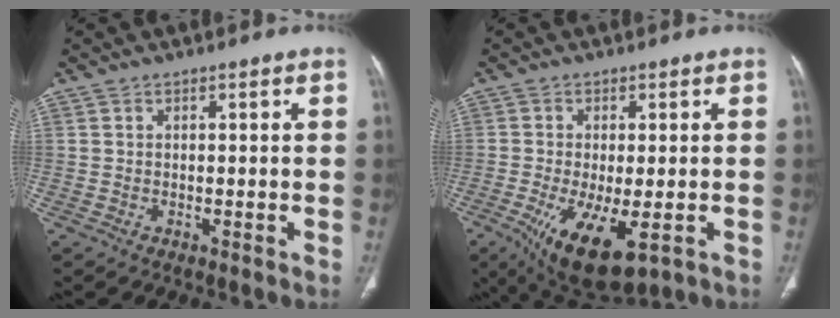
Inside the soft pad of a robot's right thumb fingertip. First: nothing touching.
{"total": 13.0, "force": [-5.0, 5.1, 10.9], "torque": [-0.195, -0.019, -0.066]}